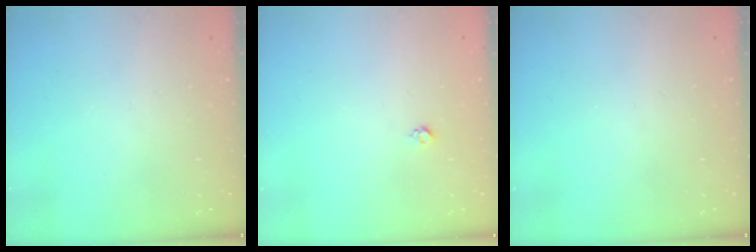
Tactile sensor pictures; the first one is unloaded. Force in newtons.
{"total": 3.0, "press": 2.9, "slide": 0.4}
{"total": 0.0}